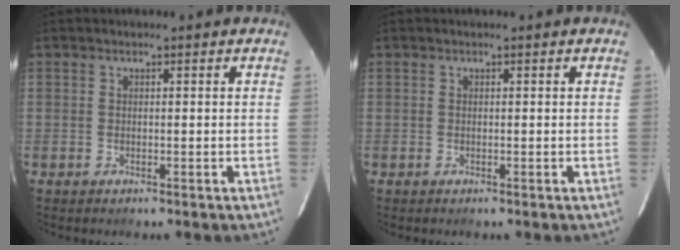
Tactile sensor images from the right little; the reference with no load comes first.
{"total": 0.0}